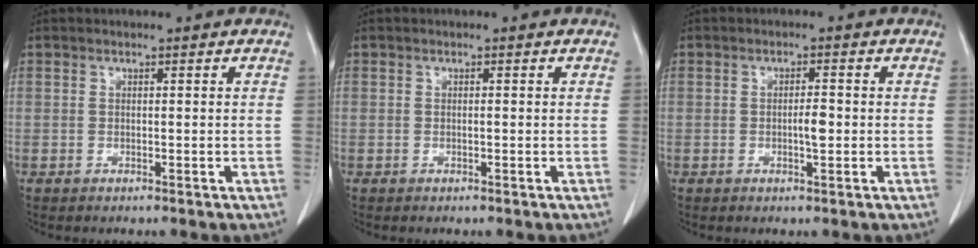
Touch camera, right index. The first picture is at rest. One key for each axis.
{"total": 0.0}
{"total": 2.3, "fx": -0.2, "fy": 0.4, "fz": 2.2, "tx": -0.039, "ty": 0.003, "tz": -0.002}